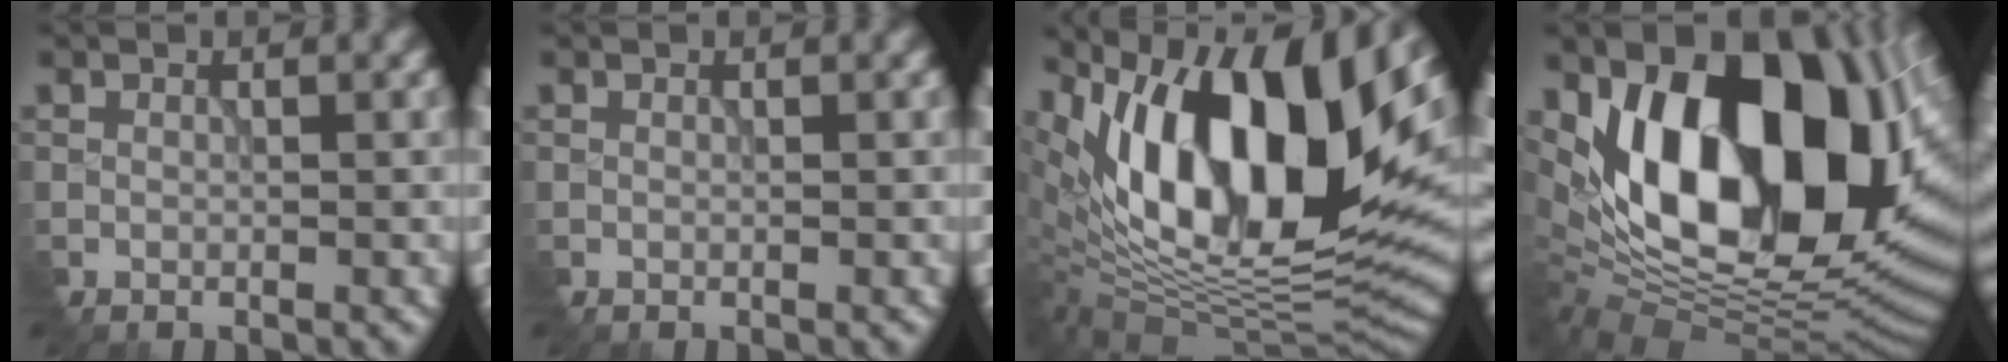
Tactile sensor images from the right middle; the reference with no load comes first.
{"total": 0.0}
{"total": 16.7, "force": [5.9, 7.2, 13.9], "torque": [-0.221, 0.015, 0.087]}
{"total": 17.9, "force": [4.2, 10.9, 13.6], "torque": [-0.221, 0.013, 0.068]}